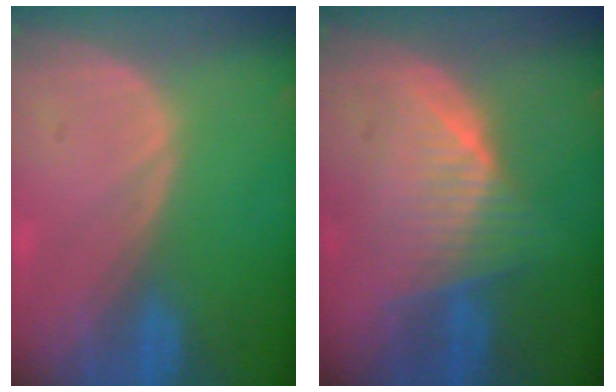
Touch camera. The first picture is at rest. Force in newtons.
{"total": 6.9, "press": 6.3, "slide": 2.7}